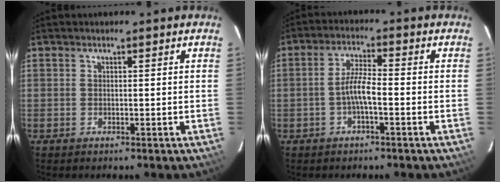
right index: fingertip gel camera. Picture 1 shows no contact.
{"total": 4.4, "force": [-1.6, 0.7, 4.0], "torque": [-0.083, 0.010, -0.031]}